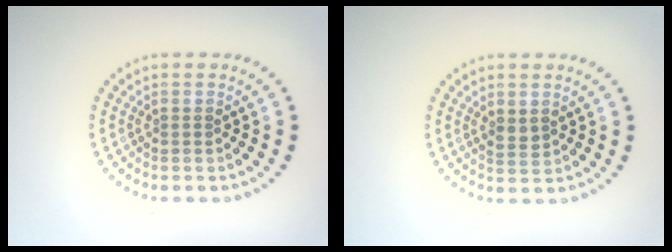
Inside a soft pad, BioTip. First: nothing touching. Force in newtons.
{"total": 1.3, "press": 1.3, "slide": 0.2}